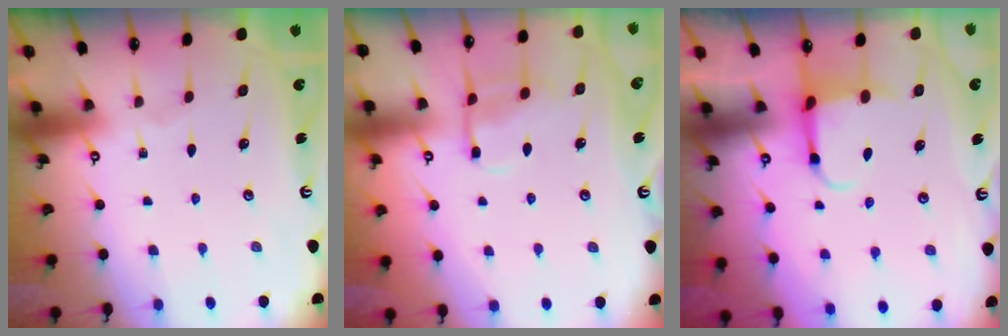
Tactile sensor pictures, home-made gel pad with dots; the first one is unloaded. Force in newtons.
{"total": 8.8, "press": 8.7, "slide": 0.7}
{"total": 3.9, "press": 3.7, "slide": 1.0}